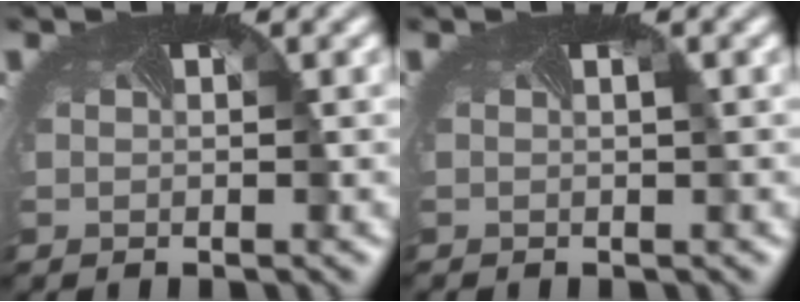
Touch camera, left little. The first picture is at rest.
{"total": 0.7, "force": [-0.2, -0.1, 0.6], "torque": [-0.001, 0.001, 0.000]}